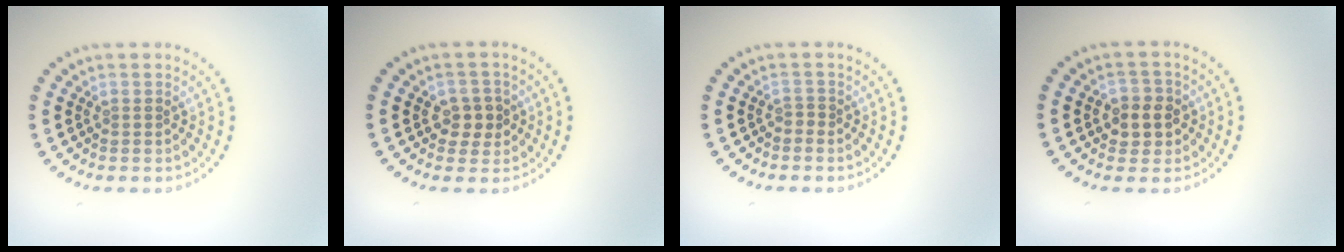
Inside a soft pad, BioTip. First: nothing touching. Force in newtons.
{"total": 2.4, "press": 2.3, "slide": 0.8}
{"total": 0.6, "press": 0.3, "slide": 0.5}
{"total": 2.7, "press": 2.6, "slide": 0.7}